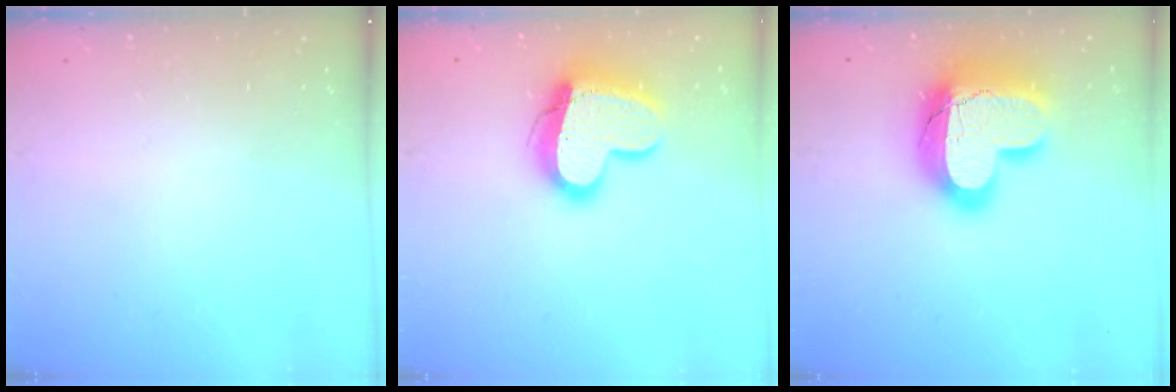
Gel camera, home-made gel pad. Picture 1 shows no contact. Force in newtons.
{"total": 16.7, "press": 16.7, "slide": 1.1}
{"total": 21.0, "press": 20.9, "slide": 1.5}